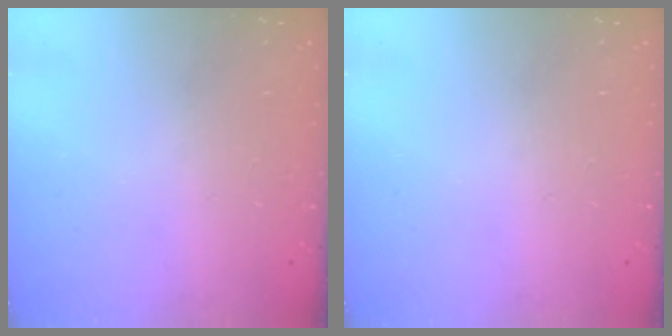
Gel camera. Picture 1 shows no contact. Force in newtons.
{"total": 0.0}